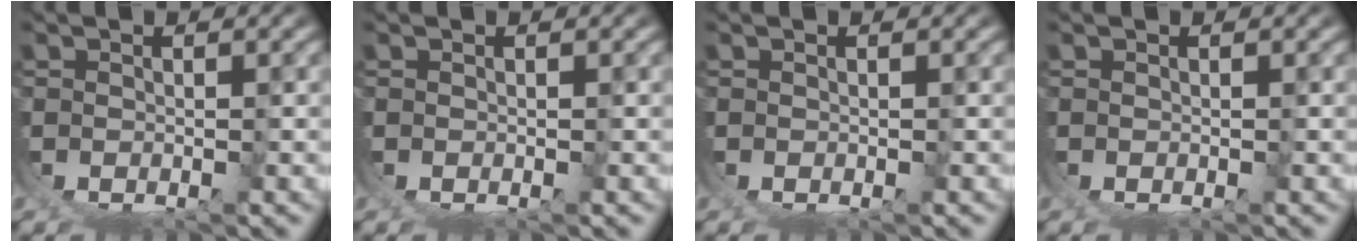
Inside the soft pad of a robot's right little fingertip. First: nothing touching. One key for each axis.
{"total": 0.0}
{"total": 0.0}
{"total": 0.0}